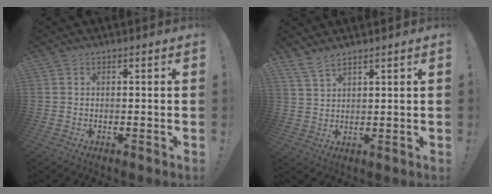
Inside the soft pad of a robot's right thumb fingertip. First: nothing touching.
{"total": 5.0, "force": [4.2, 1.1, 2.3], "torque": [-0.055, -0.021, 0.081]}